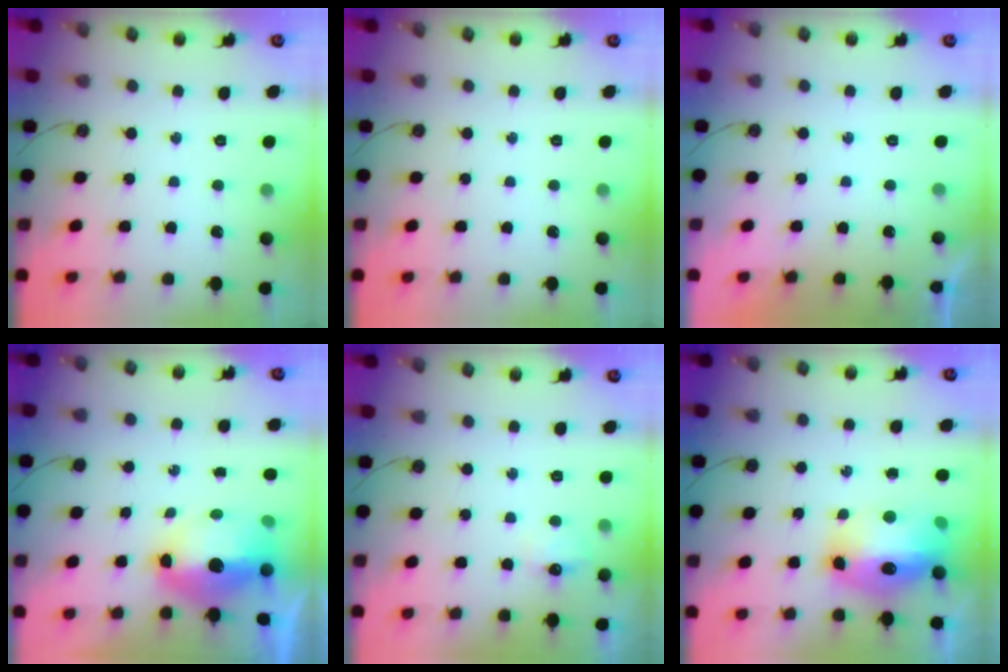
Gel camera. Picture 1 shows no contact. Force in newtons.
{"total": 0.0}
{"total": 0.0}
{"total": 10.9, "press": 10.9, "slide": 1.1}
{"total": 5.8, "press": 5.7, "slide": 0.9}
{"total": 16.7, "press": 16.6, "slide": 1.8}